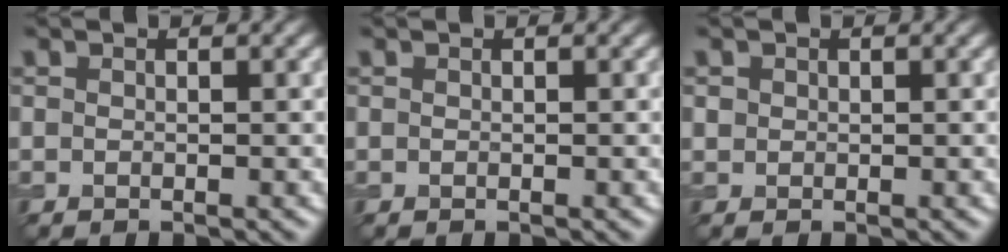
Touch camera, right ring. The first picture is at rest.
{"total": 0.0}
{"total": 0.6, "force": [0.2, 0.6, 0.0], "torque": [0.004, -0.002, 0.004]}